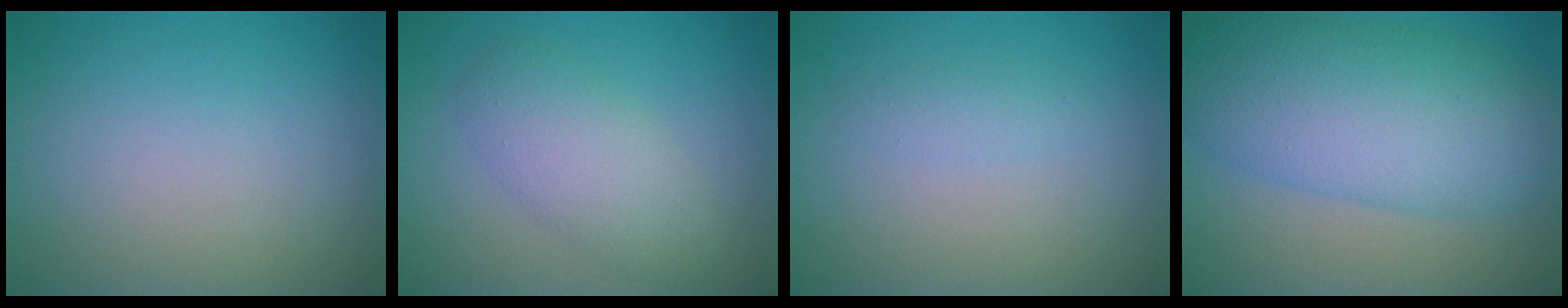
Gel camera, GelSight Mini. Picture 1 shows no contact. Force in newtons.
{"total": 4.1, "press": 4.1, "slide": 0.1}
{"total": 0.9, "press": 0.9, "slide": 0.0}
{"total": 10.0, "press": 10.0, "slide": 0.3}